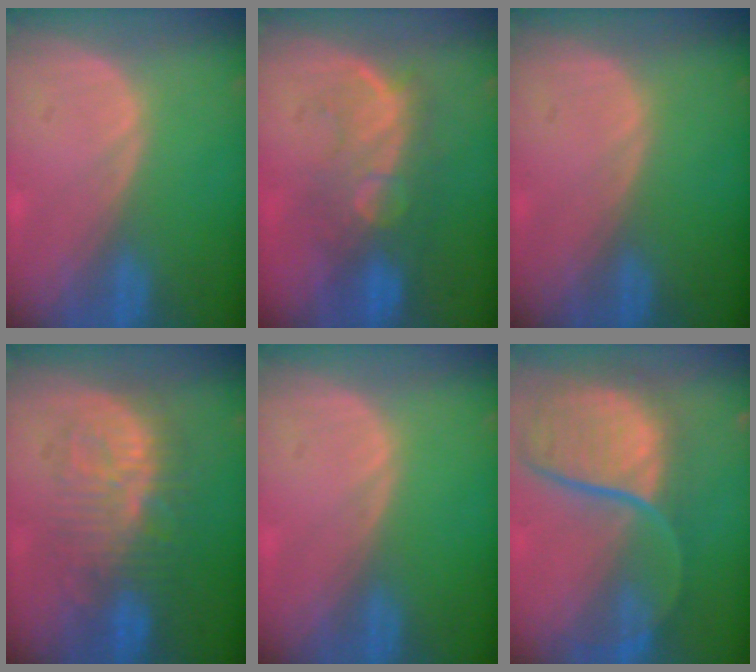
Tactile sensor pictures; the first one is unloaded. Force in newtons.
{"total": 9.3, "press": 8.5, "slide": 3.7}
{"total": 0.0}
{"total": 9.4, "press": 9.2, "slide": 2.2}
{"total": 0.0}
{"total": 12.2, "press": 9.9, "slide": 7.1}